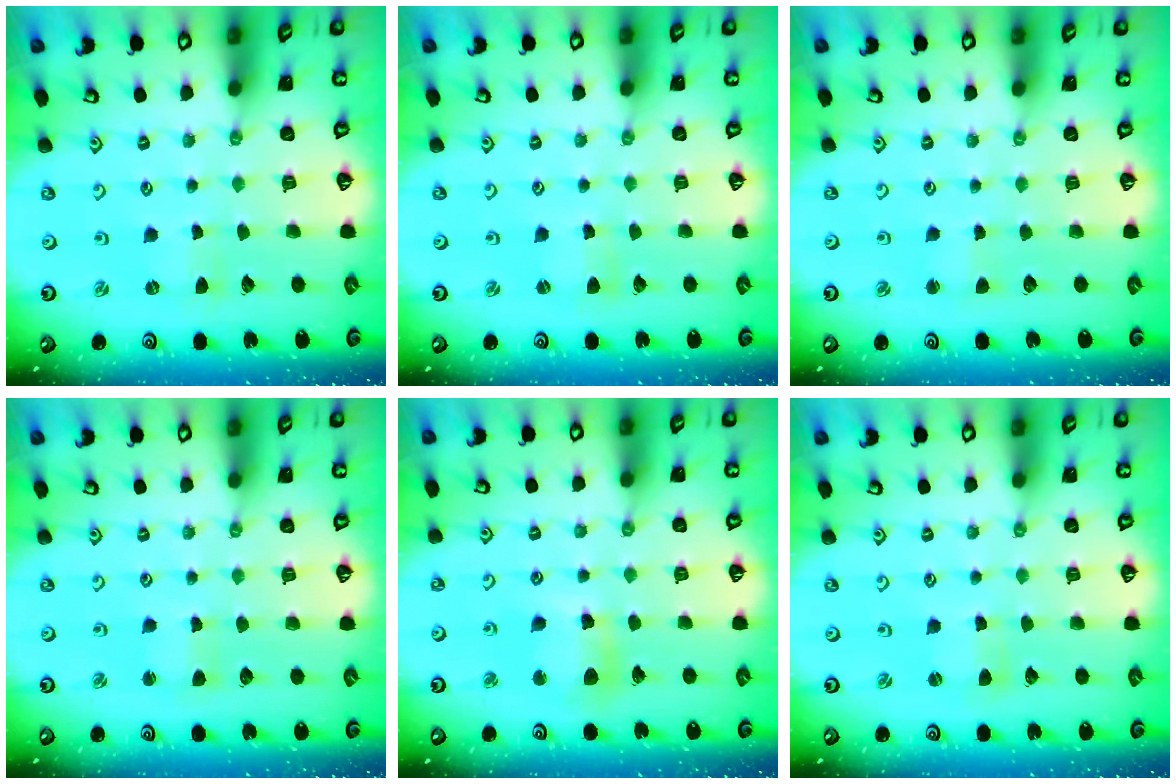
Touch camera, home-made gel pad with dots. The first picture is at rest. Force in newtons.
{"total": 0.8, "press": 0.8, "slide": 0.1}
{"total": 2.2, "press": 2.2, "slide": 0.2}
{"total": 1.7, "press": 1.6, "slide": 0.2}
{"total": 9.8, "press": 9.7, "slide": 1.0}
{"total": 1.2, "press": 1.2, "slide": 0.2}